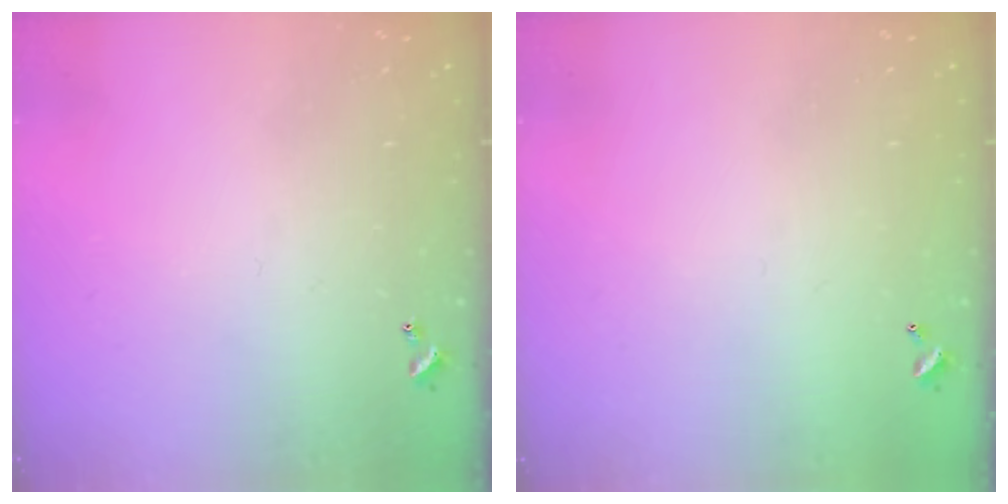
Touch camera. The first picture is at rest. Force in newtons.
{"total": 2.8, "press": 2.8, "slide": 0.1}